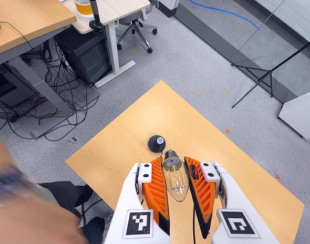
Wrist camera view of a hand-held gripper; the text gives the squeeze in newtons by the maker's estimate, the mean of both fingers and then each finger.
{"total": 19.7, "left": 21.3, "right": 18.1}